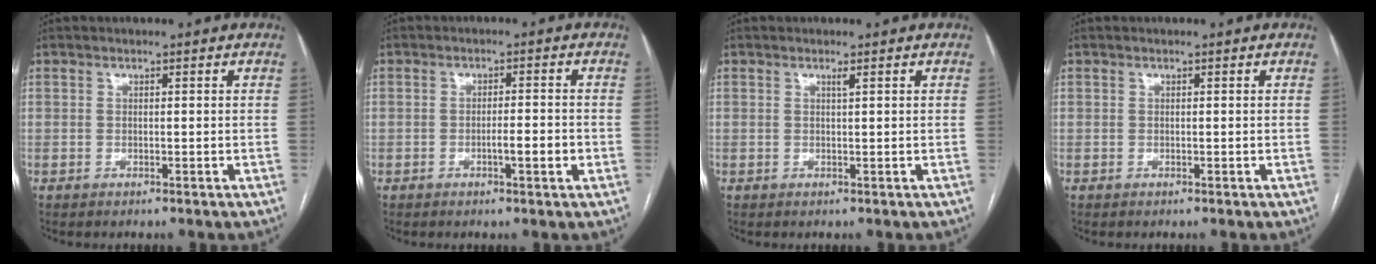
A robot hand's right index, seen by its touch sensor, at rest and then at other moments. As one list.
[{"total": 3.1, "force": [-1.0, 0.3, 2.9], "torque": [-0.046, 0.000, -0.015]}, {"total": 0.6, "force": [0.4, -0.2, 0.4], "torque": [-0.013, -0.004, 0.011]}, {"total": 0.0}]